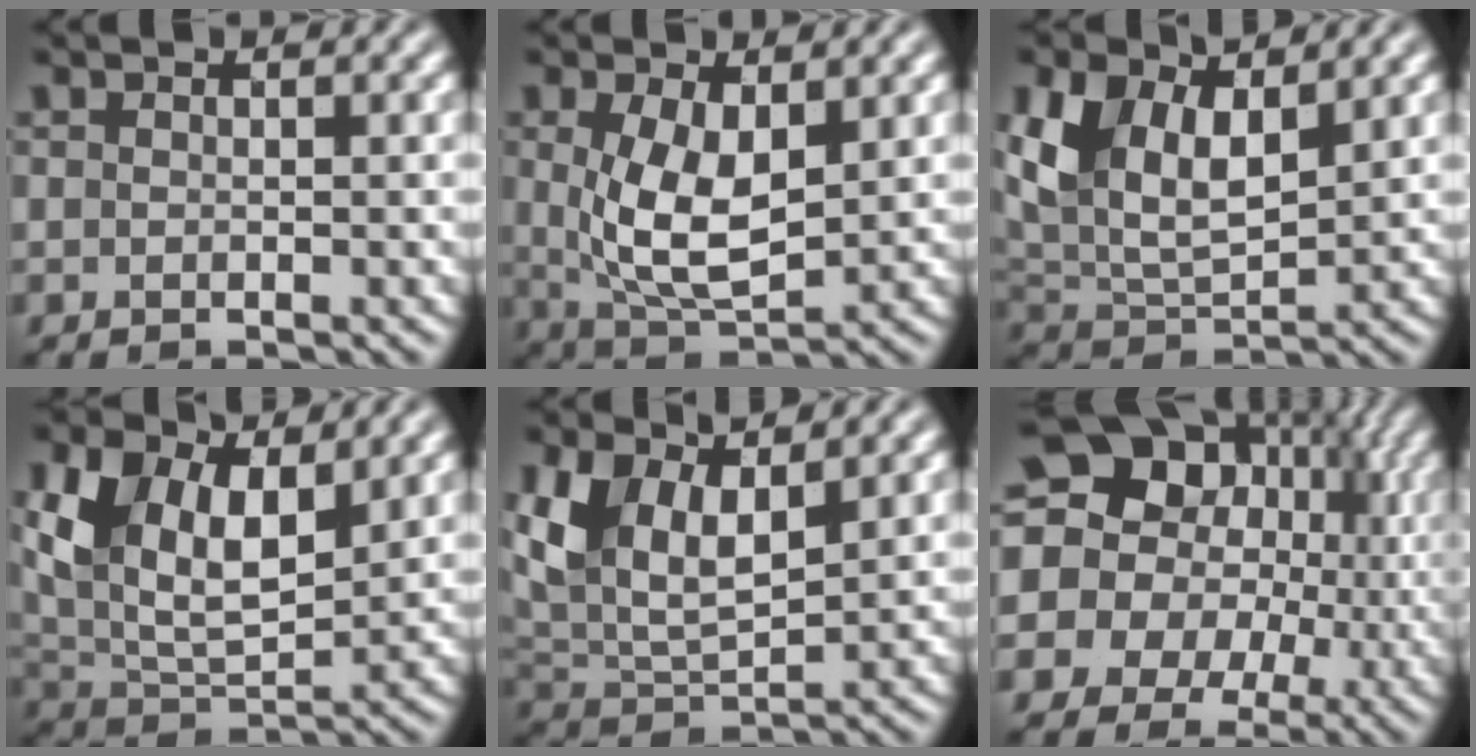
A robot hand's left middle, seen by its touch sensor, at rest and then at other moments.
{"total": 6.0, "force": [0.9, 2.9, 5.2], "torque": [-0.112, -0.008, 0.025]}
{"total": 8.0, "force": [3.4, 4.3, 5.8], "torque": [-0.127, 0.000, 0.062]}
{"total": 9.8, "force": [3.9, 5.3, 7.3], "torque": [-0.155, 0.002, 0.068]}
{"total": 7.2, "force": [3.3, 3.7, 5.3], "torque": [-0.116, 0.001, 0.060]}
{"total": 18.9, "force": [3.3, 16.3, 8.9], "torque": [-0.158, 0.022, 0.012]}